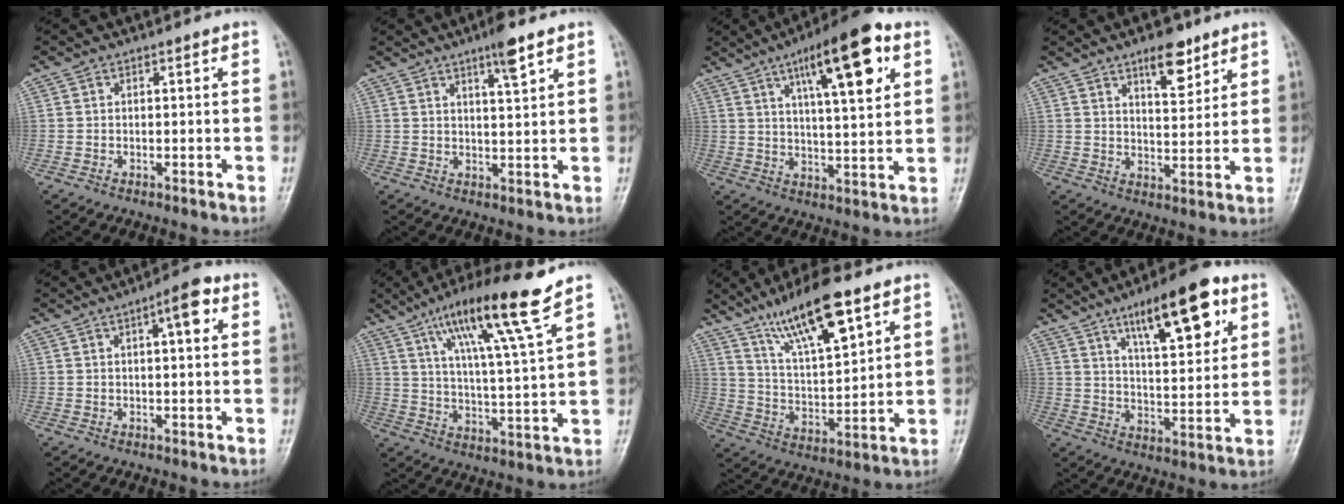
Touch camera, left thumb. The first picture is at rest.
{"total": 5.2, "force": [3.3, 0.6, 4.0], "torque": [-0.063, -0.017, 0.053]}
{"total": 17.1, "force": [7.7, 4.7, 14.5], "torque": [-0.202, -0.017, 0.118]}
{"total": 7.7, "force": [5.0, 3.1, 4.9], "torque": [-0.054, -0.032, 0.077]}
{"total": 5.8, "force": [2.1, 1.7, 5.1], "torque": [-0.066, 0.006, 0.025]}
{"total": 15.6, "force": [9.9, 0.4, 12.0], "torque": [-0.206, -0.042, 0.168]}
{"total": 15.7, "force": [9.8, 4.2, 11.5], "torque": [-0.186, -0.043, 0.186]}
{"total": 17.1, "force": [8.9, 5.7, 13.4], "torque": [-0.174, -0.036, 0.139]}